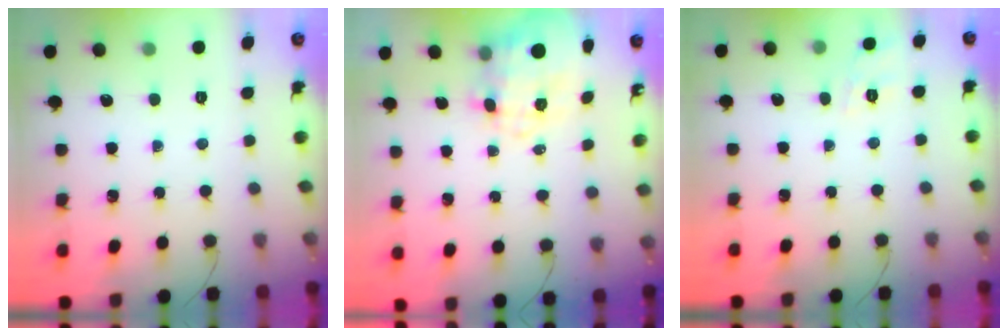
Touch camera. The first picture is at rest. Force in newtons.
{"total": 8.9, "press": 8.6, "slide": 2.2}
{"total": 9.1, "press": 9.0, "slide": 1.7}